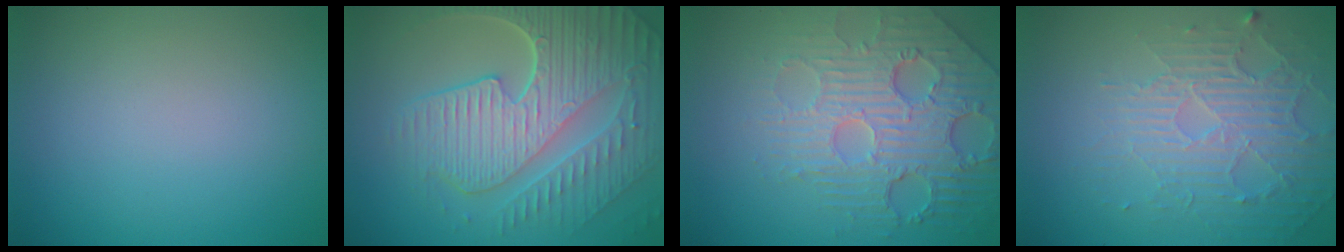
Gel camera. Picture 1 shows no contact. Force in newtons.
{"total": 9.9, "press": 6.5, "slide": 7.4}
{"total": 6.8, "press": 5.2, "slide": 4.3}
{"total": 5.0, "press": 3.2, "slide": 3.8}